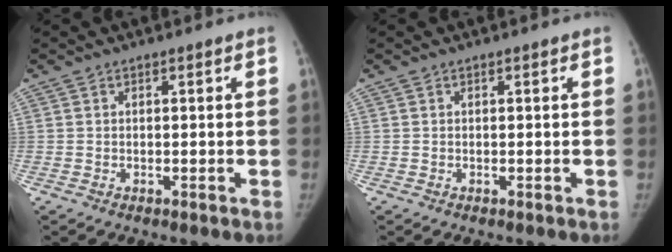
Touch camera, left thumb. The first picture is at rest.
{"total": 0.0}